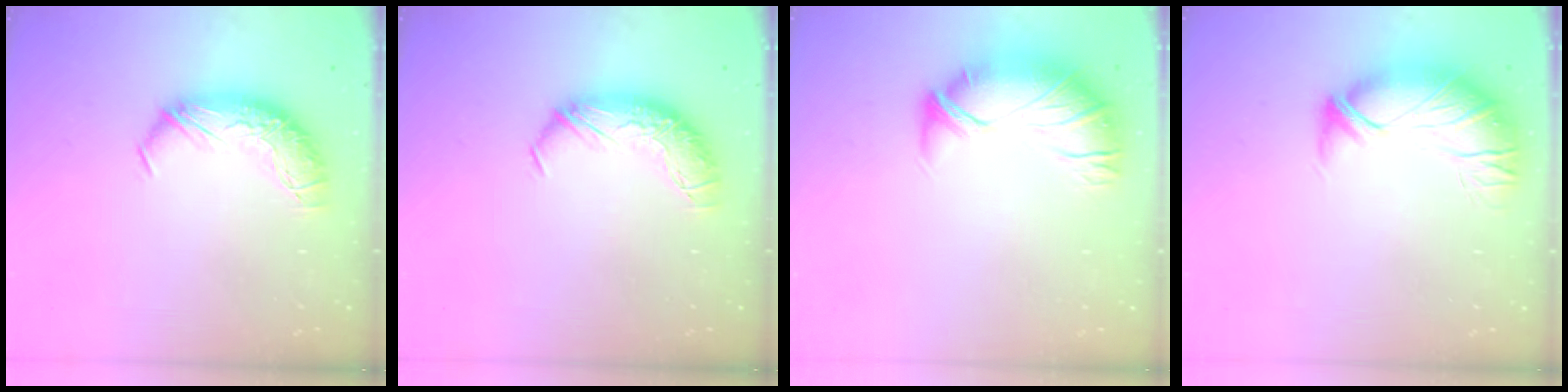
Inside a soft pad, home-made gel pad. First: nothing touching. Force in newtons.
{"total": 0.0}
{"total": 2.6, "press": 1.1, "slide": 2.3}
{"total": 2.7, "press": 1.2, "slide": 2.4}